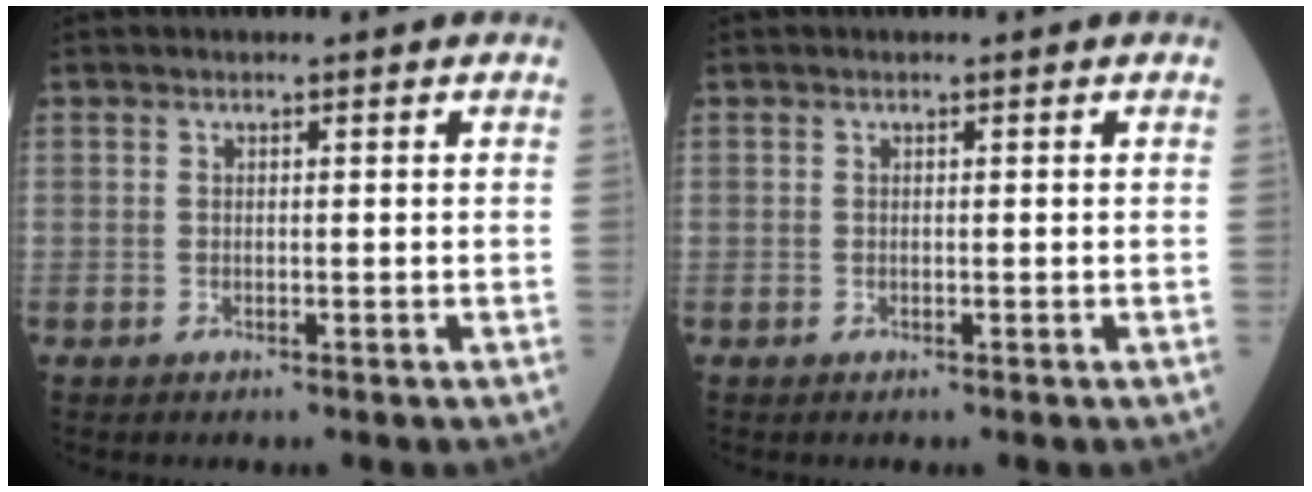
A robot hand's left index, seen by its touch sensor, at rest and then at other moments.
{"total": 0.0}